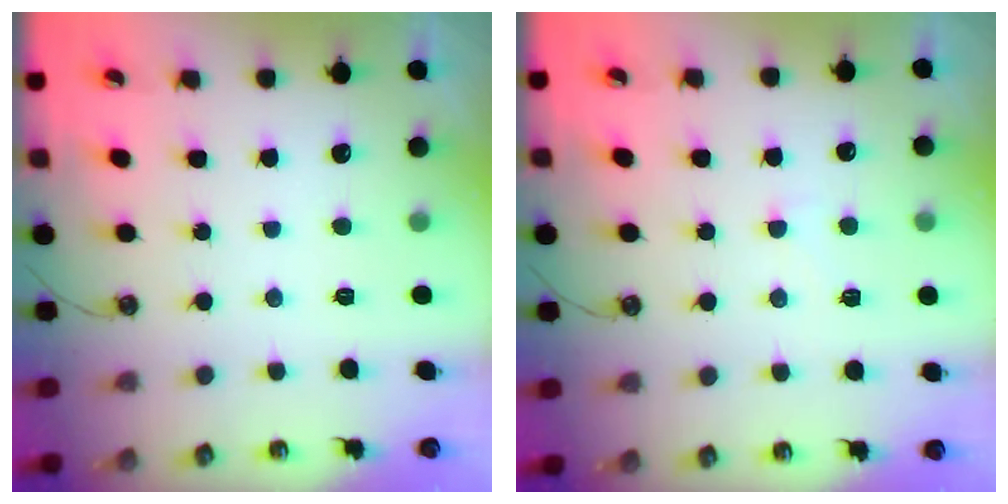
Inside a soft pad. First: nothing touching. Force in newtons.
{"total": 2.9, "press": 2.7, "slide": 0.9}